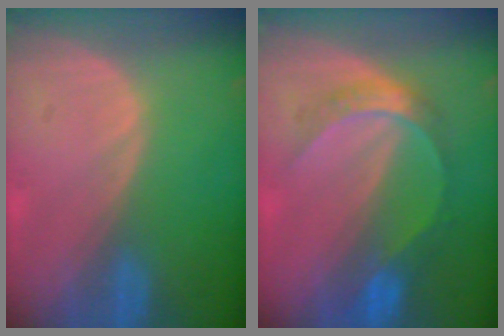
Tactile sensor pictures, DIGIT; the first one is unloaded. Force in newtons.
{"total": 6.7, "press": 5.8, "slide": 3.4}